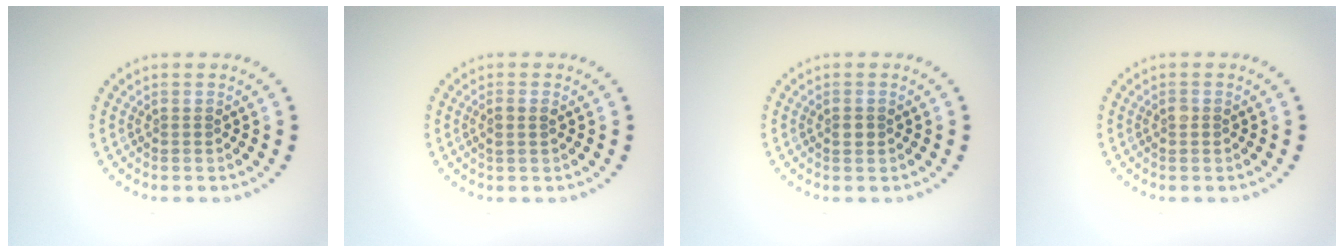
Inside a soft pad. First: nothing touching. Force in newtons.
{"total": 1.2, "press": 1.1, "slide": 0.3}
{"total": 1.2, "press": 1.1, "slide": 0.3}
{"total": 1.0, "press": 1.0, "slide": 0.1}